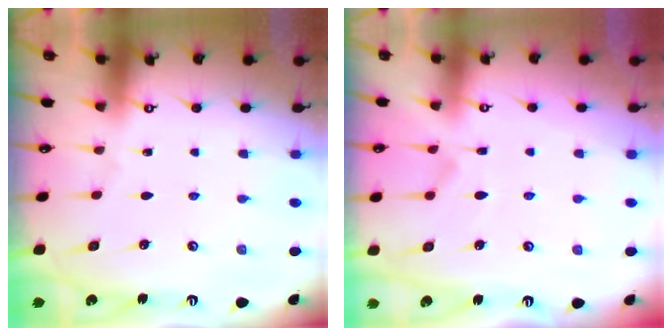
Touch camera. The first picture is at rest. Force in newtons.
{"total": 4.4, "press": 4.2, "slide": 1.2}